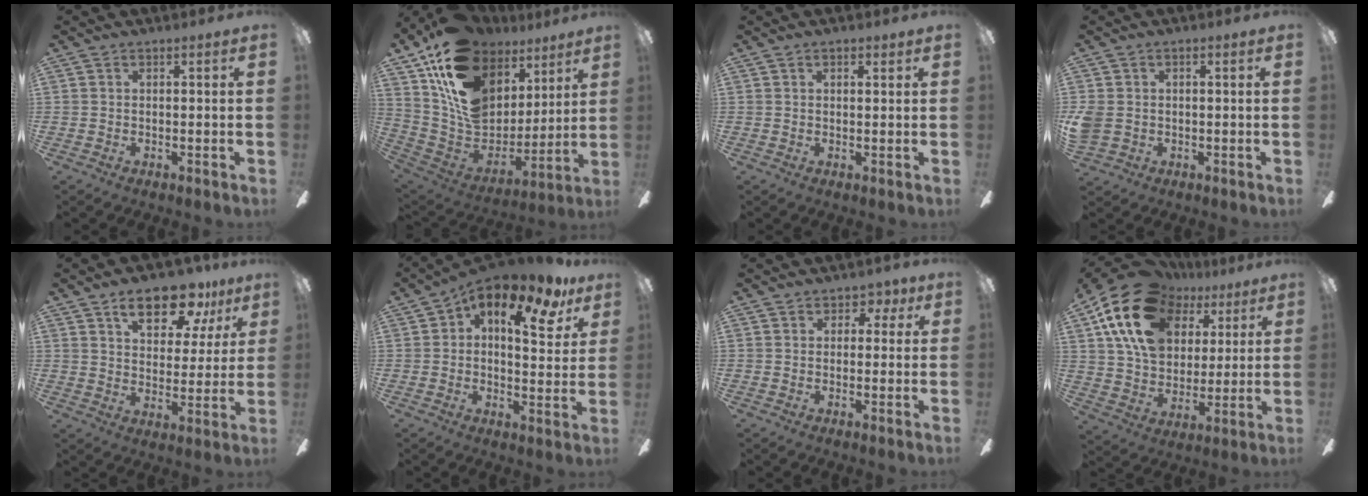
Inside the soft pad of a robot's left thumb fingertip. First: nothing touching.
{"total": 20.8, "force": [10.9, 13.8, 11.1], "torque": [-0.207, -0.055, 0.203]}
{"total": 1.3, "force": [0.9, 0.7, 0.6], "torque": [-0.005, -0.002, 0.014]}
{"total": 4.3, "force": [-0.3, 3.6, 2.3], "torque": [-0.054, 0.007, -0.005]}
{"total": 14.2, "force": [9.0, 6.9, 8.6], "torque": [-0.118, -0.037, 0.154]}
{"total": 13.4, "force": [7.4, 5.4, 9.7], "torque": [-0.133, -0.041, 0.119]}
{"total": 3.1, "force": [1.1, 2.7, 1.1], "torque": [0.005, 0.000, 0.015]}
{"total": 22.2, "force": [10.3, 15.6, 12.0], "torque": [-0.237, -0.032, 0.188]}